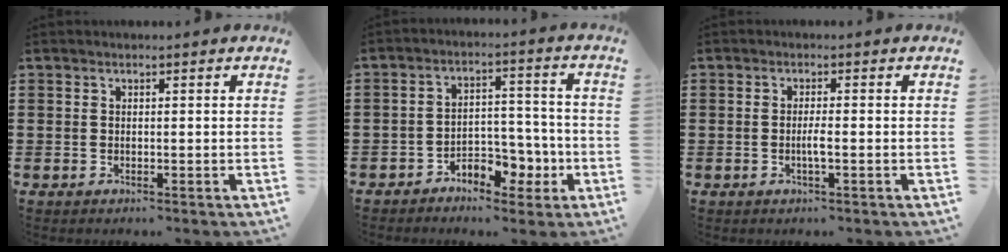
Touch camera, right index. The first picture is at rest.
{"total": 5.5, "force": [-3.4, 3.6, 2.6], "torque": [-0.037, 0.018, -0.063]}
{"total": 2.0, "force": [-0.6, 0.1, 1.9], "torque": [-0.042, -0.003, -0.015]}